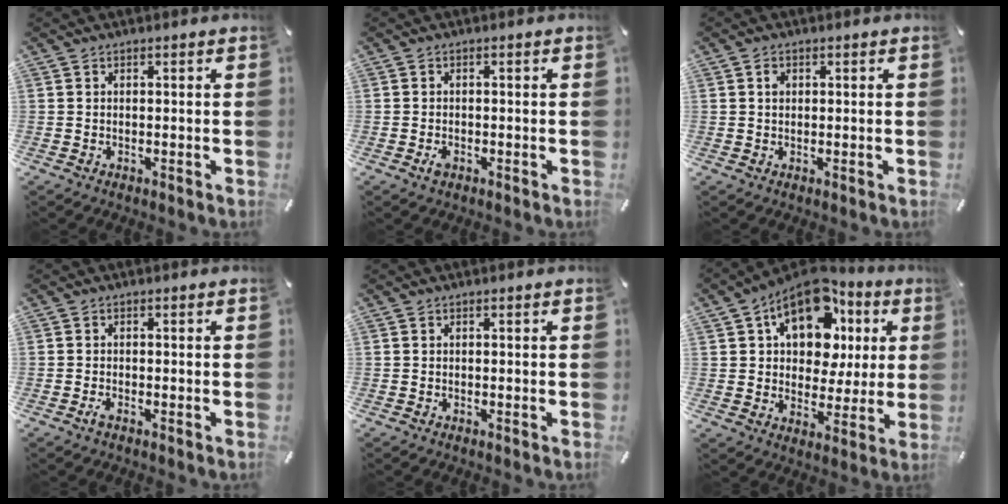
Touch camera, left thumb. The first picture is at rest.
{"total": 1.4, "force": [-0.7, 0.8, 0.9], "torque": [-0.016, 0.002, -0.013]}
{"total": 1.4, "force": [0.3, 1.2, 0.8], "torque": [-0.009, 0.002, 0.004]}
{"total": 1.1, "force": [-0.7, 0.3, 0.8], "torque": [-0.022, -0.003, -0.015]}
{"total": 0.0}
{"total": 16.0, "force": [7.6, 10.6, 9.3], "torque": [-0.149, -0.029, 0.137]}